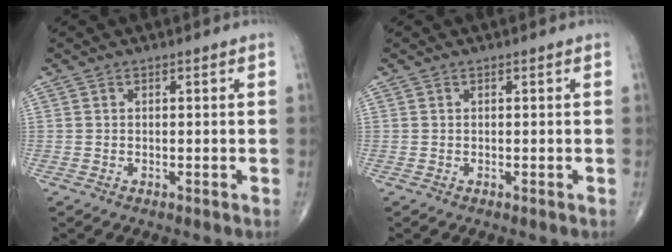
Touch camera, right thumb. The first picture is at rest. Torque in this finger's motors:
{"motor_torque": [0.00, 0.00, 0.00, 0.00, 0.02]}